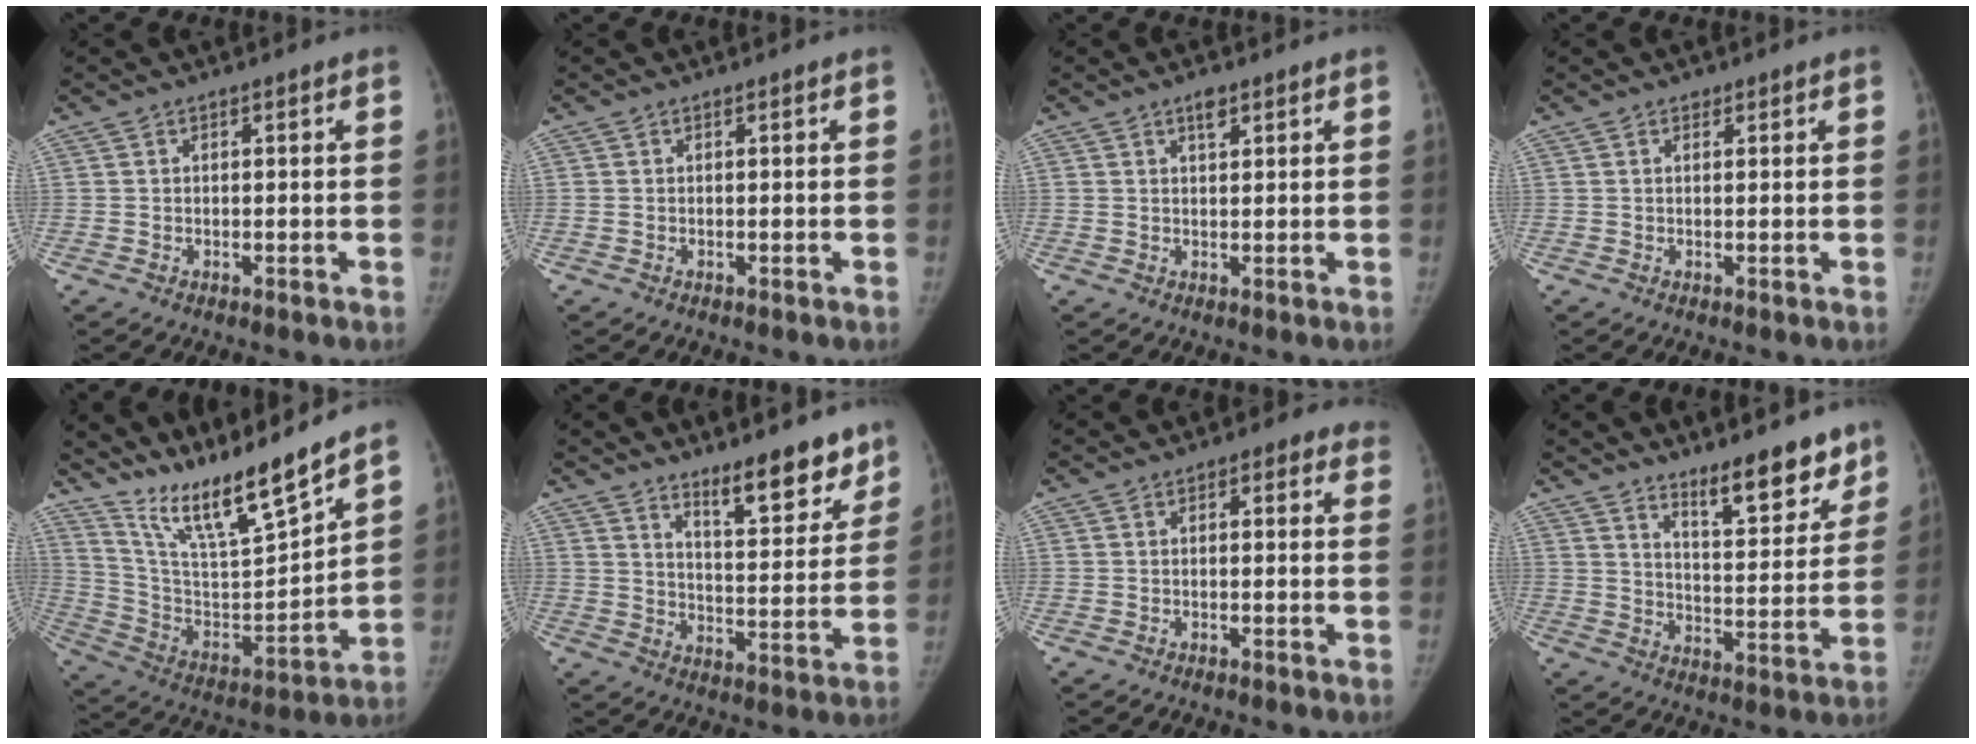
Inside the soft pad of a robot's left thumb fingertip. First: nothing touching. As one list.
[{"total": 0.0}, {"total": 2.2, "force": [1.5, 1.0, 1.3], "torque": [-0.008, -0.006, 0.026]}, {"total": 0.8, "force": [0.5, 0.6, 0.2], "torque": [0.003, -0.003, 0.005]}, {"total": 17.5, "force": [14.9, 1.2, 9.1], "torque": [-0.139, -0.089, 0.281]}, {"total": 12.0, "force": [9.3, 3.6, 6.7], "torque": [-0.054, -0.073, 0.142]}, {"total": 4.0, "force": [2.4, 2.4, 2.1], "torque": [0.012, -0.001, 0.017]}, {"total": 14.1, "force": [10.9, 4.1, 7.9], "torque": [-0.071, -0.086, 0.172]}]